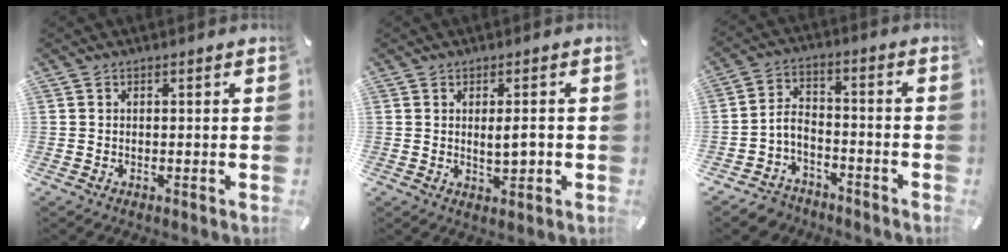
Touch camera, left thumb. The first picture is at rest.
{"total": 4.2, "force": [0.2, 1.6, 3.9], "torque": [-0.064, 0.000, 0.001]}
{"total": 5.9, "force": [-3.7, 4.0, 2.2], "torque": [-0.055, 0.009, -0.077]}